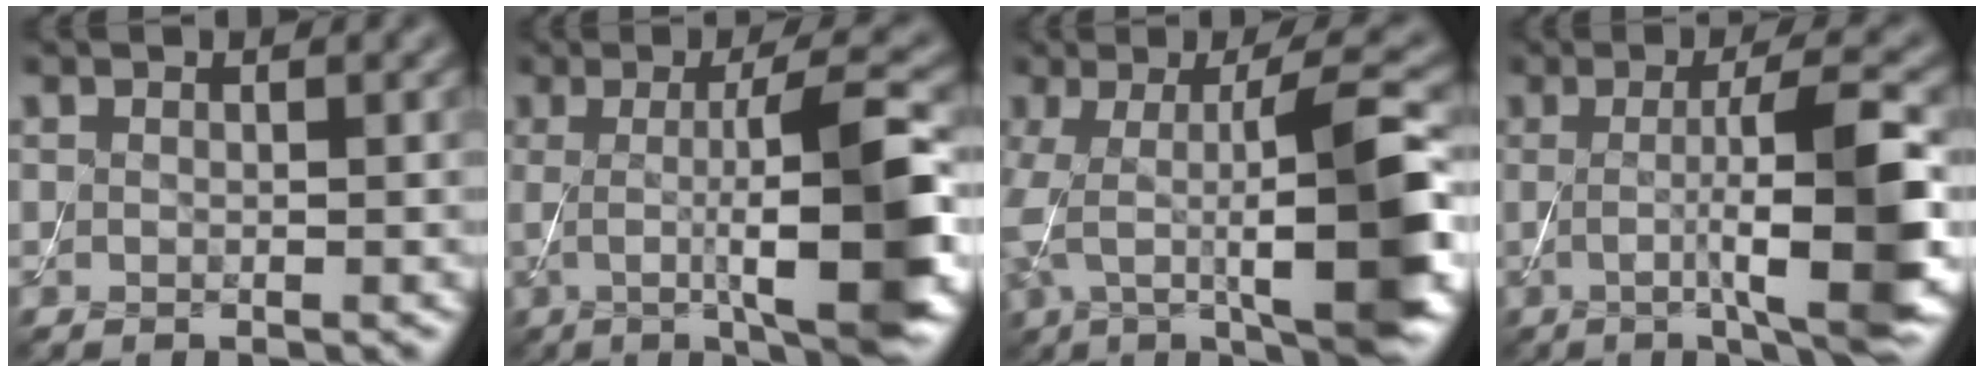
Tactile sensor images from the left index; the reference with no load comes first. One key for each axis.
{"total": 10.4, "fx": -0.7, "fy": 2.2, "fz": 10.1, "tx": -0.134, "ty": -0.005, "tz": -0.010}
{"total": 10.9, "fx": -1.8, "fy": 2.6, "fz": 10.5, "tx": -0.158, "ty": 0.010, "tz": -0.029}
{"total": 9.3, "fx": -0.8, "fy": 1.8, "fz": 9.1, "tx": -0.125, "ty": -0.002, "tz": -0.012}